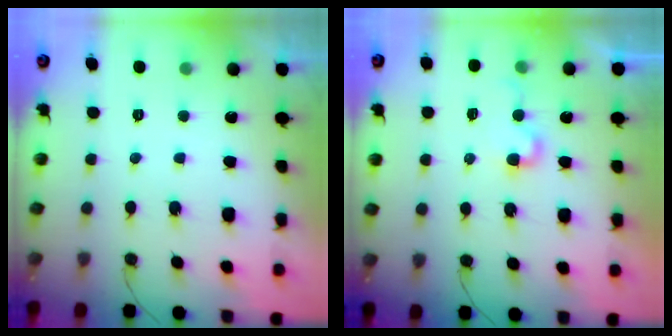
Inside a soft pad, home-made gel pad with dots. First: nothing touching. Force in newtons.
{"total": 4.0, "press": 4.0, "slide": 0.5}